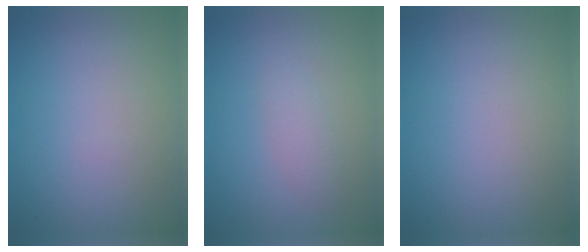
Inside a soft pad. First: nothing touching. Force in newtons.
{"total": 1.3, "press": 1.3, "slide": 0.0}
{"total": 0.0}